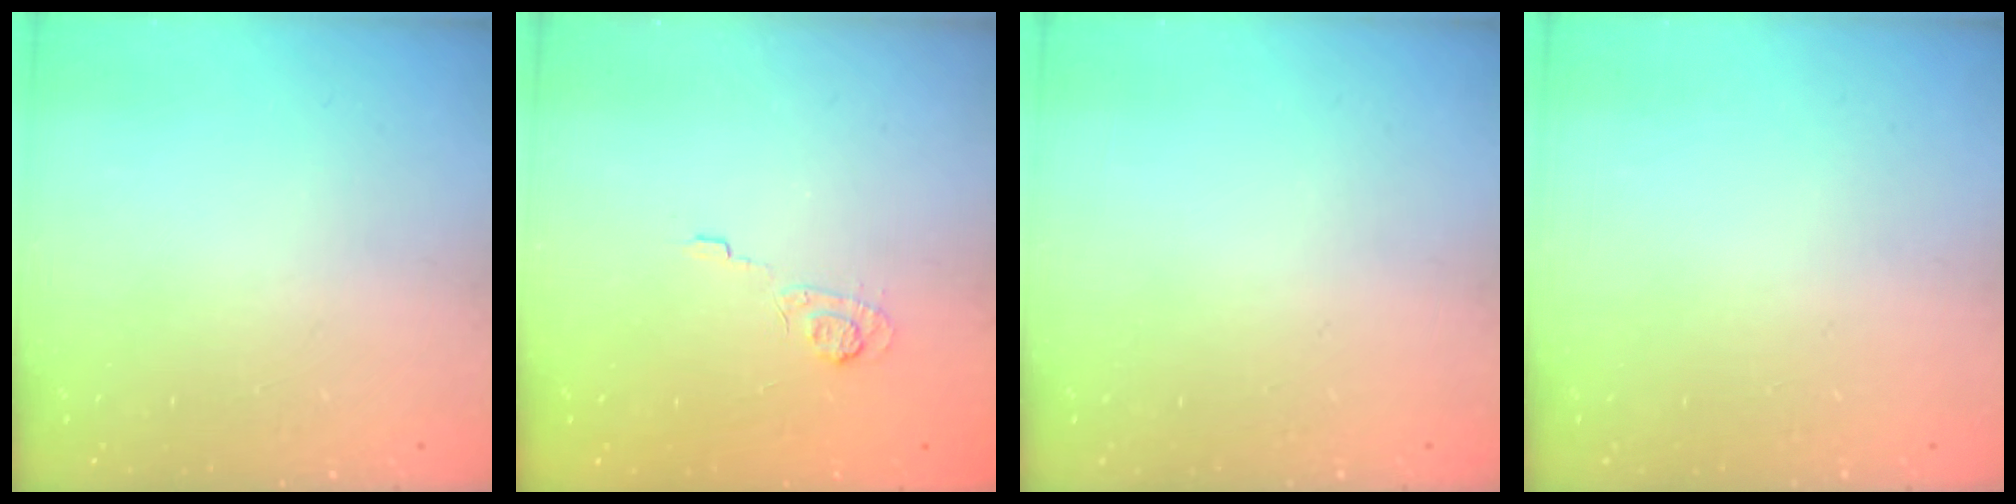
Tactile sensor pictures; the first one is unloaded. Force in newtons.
{"total": 3.2, "press": 2.8, "slide": 1.6}
{"total": 0.0}
{"total": 0.0}